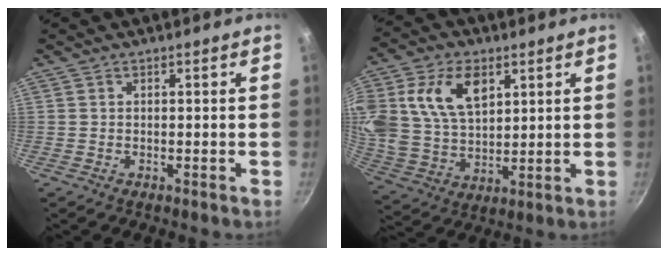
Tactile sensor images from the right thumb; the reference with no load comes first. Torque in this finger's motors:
{"motor_torque": [0.91, 1.01, 1.21, 0.58, 0.54]}